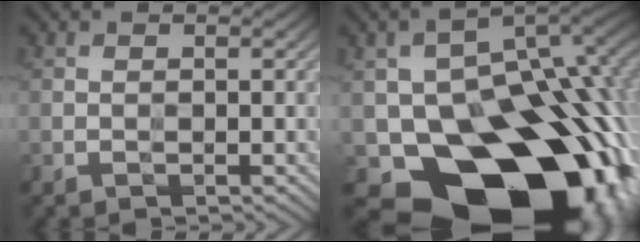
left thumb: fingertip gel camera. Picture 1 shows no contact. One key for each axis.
{"total": 23.1, "fx": -8.5, "fy": 16.3, "fz": 14.1, "tx": -0.203, "ty": -0.063, "tz": -0.101}